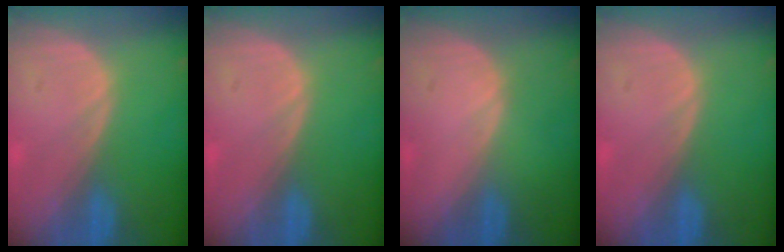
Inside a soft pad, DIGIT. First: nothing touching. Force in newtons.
{"total": 0.0}
{"total": 0.0}
{"total": 0.0}